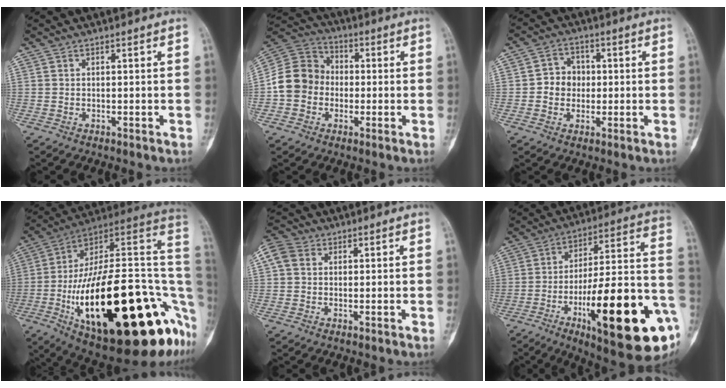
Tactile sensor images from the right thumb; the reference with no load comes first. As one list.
[{"total": 11.2, "force": [-1.4, 9.9, 5.1], "torque": [-0.081, 0.035, -0.039]}, {"total": 6.3, "force": [0.1, 5.5, 3.0], "torque": [-0.015, 0.012, -0.006]}, {"total": 41.9, "force": [-9.4, 16.2, 37.4], "torque": [-0.500, 0.041, -0.141]}, {"total": 5.1, "force": [1.4, 4.1, 2.6], "torque": [-0.054, 0.016, 0.022]}, {"total": 30.1, "force": [-10.1, 7.8, 27.3], "torque": [-0.357, 0.030, -0.143]}]